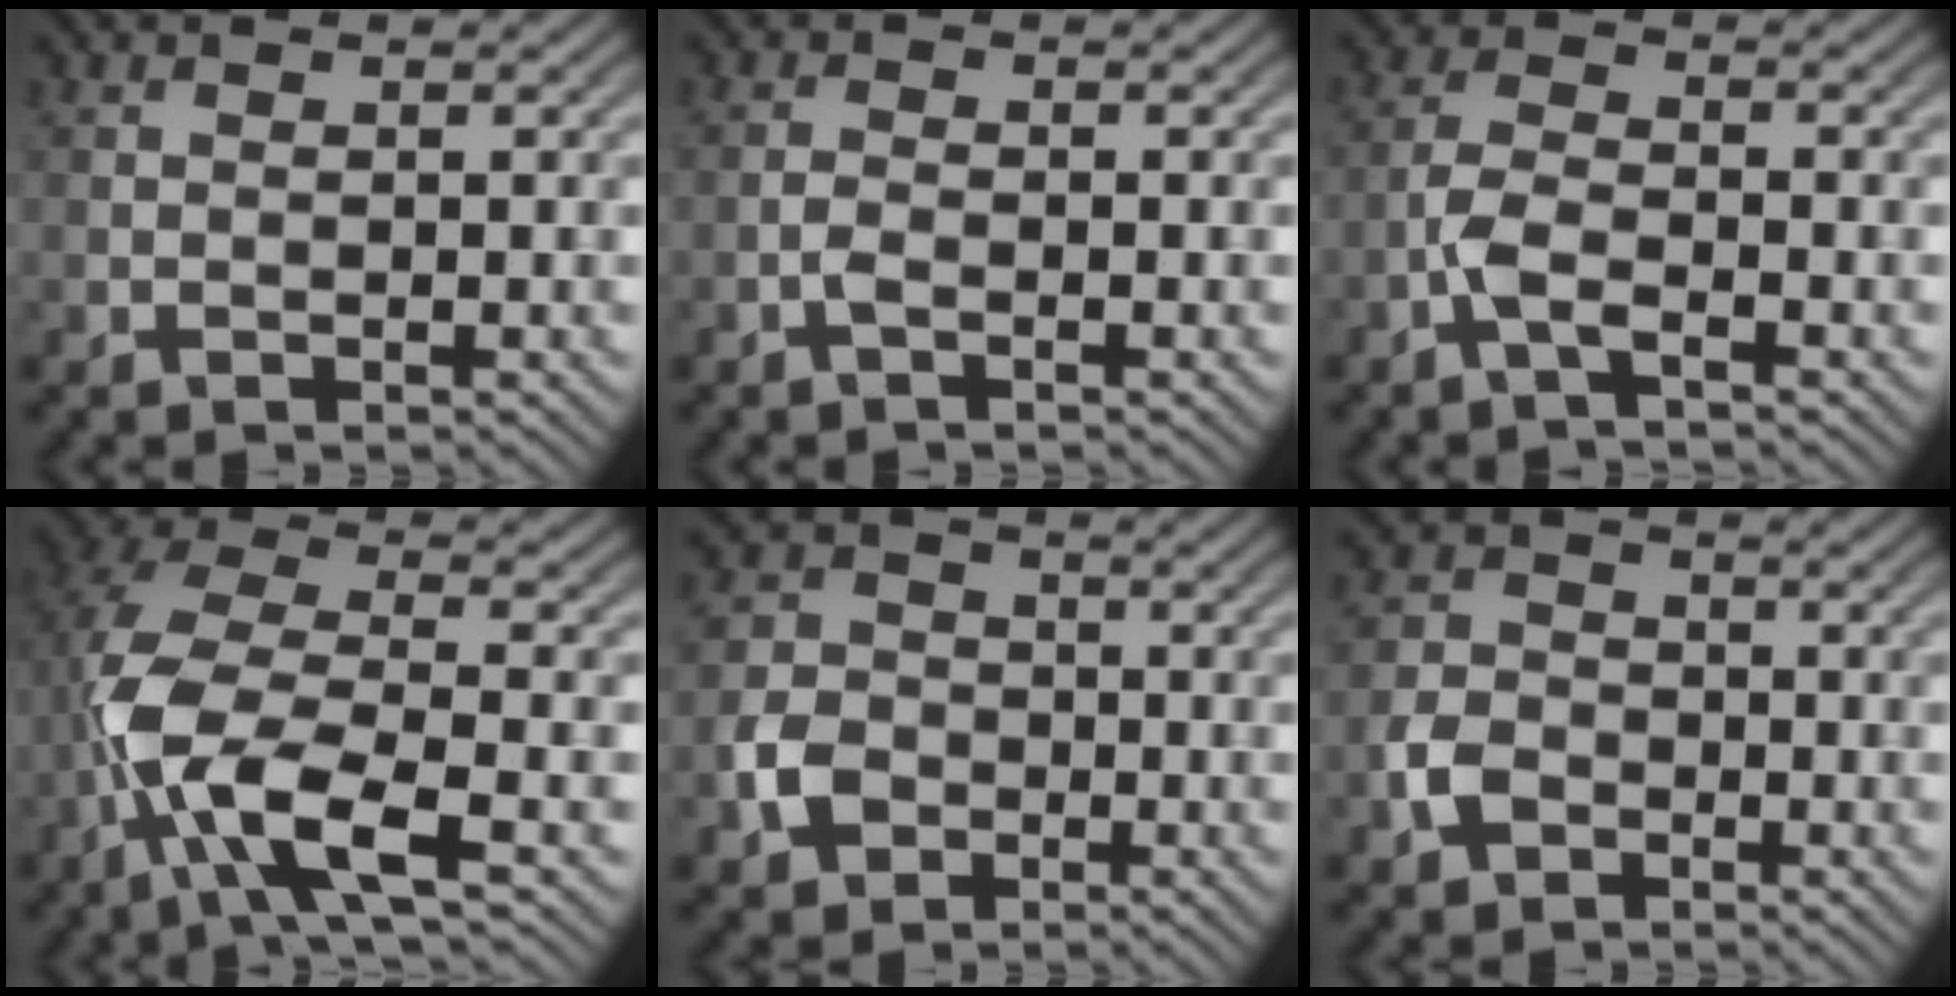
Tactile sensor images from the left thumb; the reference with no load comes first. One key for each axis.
{"total": 1.3, "fx": -0.9, "fy": 0.3, "fz": 1.0, "tx": -0.022, "ty": 0.004, "tz": -0.021}
{"total": 3.6, "fx": -2.1, "fy": 0.9, "fz": 2.8, "tx": -0.070, "ty": 0.003, "tz": -0.053}
{"total": 10.8, "fx": -4.0, "fy": 4.0, "fz": 9.2, "tx": -0.207, "ty": -0.004, "tz": -0.090}
{"total": 4.9, "fx": -2.1, "fy": 3.9, "fz": 2.1, "tx": -0.053, "ty": -0.002, "tz": -0.054}
{"total": 4.1, "fx": -2.1, "fy": 3.0, "fz": 1.8, "tx": -0.048, "ty": 0.000, "tz": -0.051}